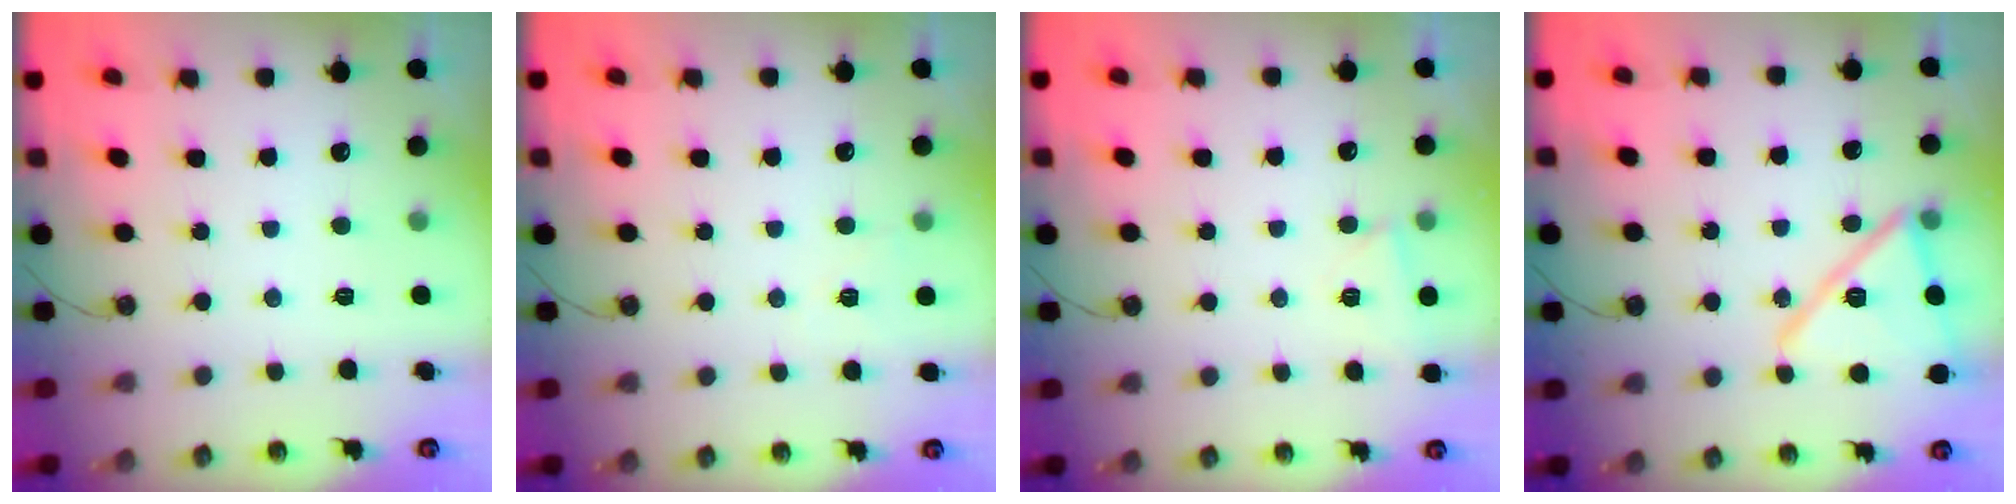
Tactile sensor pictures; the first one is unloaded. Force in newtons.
{"total": 5.1, "press": 5.0, "slide": 0.9}
{"total": 3.9, "press": 1.7, "slide": 3.5}
{"total": 16.9, "press": 16.9, "slide": 0.6}